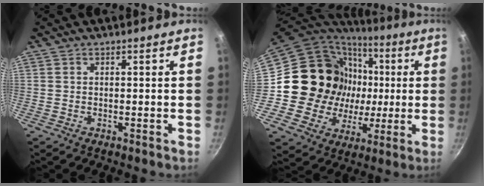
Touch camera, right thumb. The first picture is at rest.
{"total": 22.9, "force": [1.2, 20.7, 9.8], "torque": [-0.152, 0.021, 0.032]}